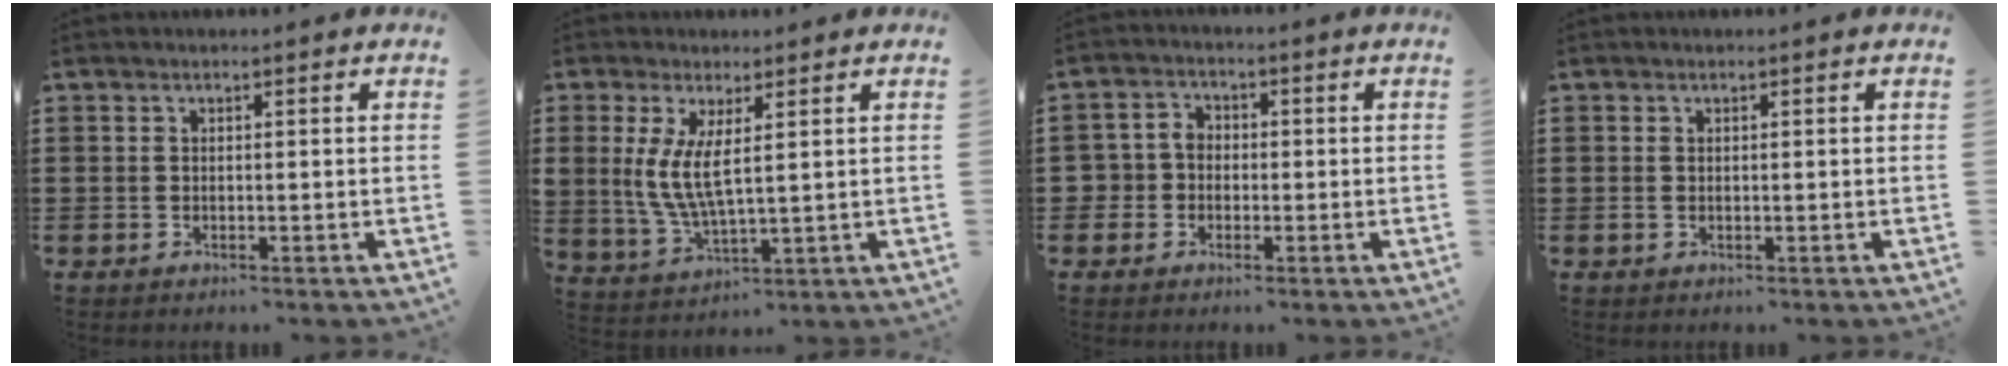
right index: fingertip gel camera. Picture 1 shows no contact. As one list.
[{"total": 6.2, "force": [1.5, 2.3, 5.6], "torque": [-0.129, -0.004, 0.025]}, {"total": 3.3, "force": [-1.2, 3.0, 0.8], "torque": [-0.034, 0.006, -0.030]}, {"total": 0.5, "force": [0.0, 0.4, 0.3], "torque": [-0.007, 0.002, -0.001]}]